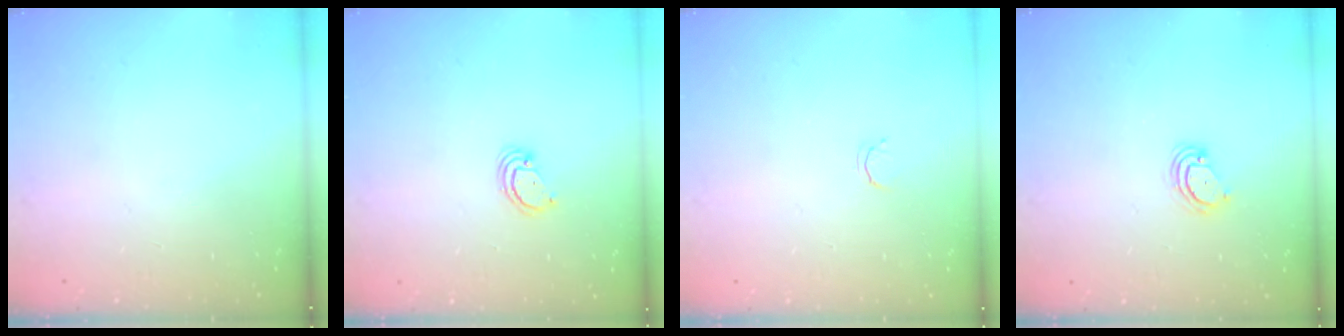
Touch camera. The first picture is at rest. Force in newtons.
{"total": 2.4, "press": 2.4, "slide": 0.2}
{"total": 2.1, "press": 2.1, "slide": 0.4}
{"total": 4.2, "press": 4.1, "slide": 0.3}